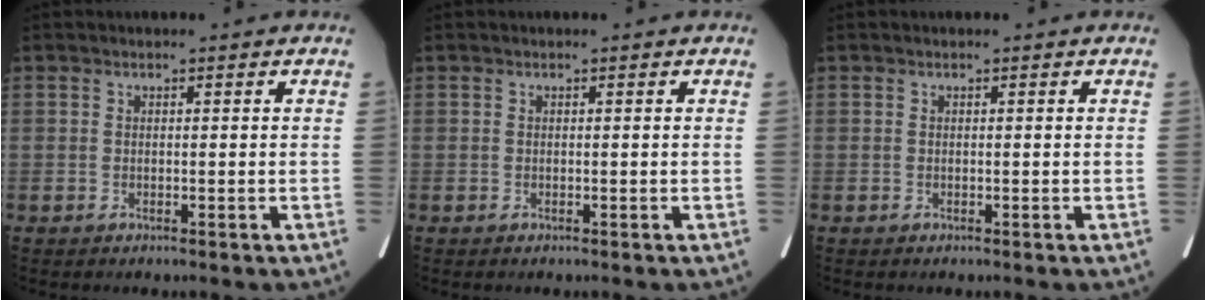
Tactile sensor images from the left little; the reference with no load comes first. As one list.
[{"total": 0.0}, {"total": 0.0}]